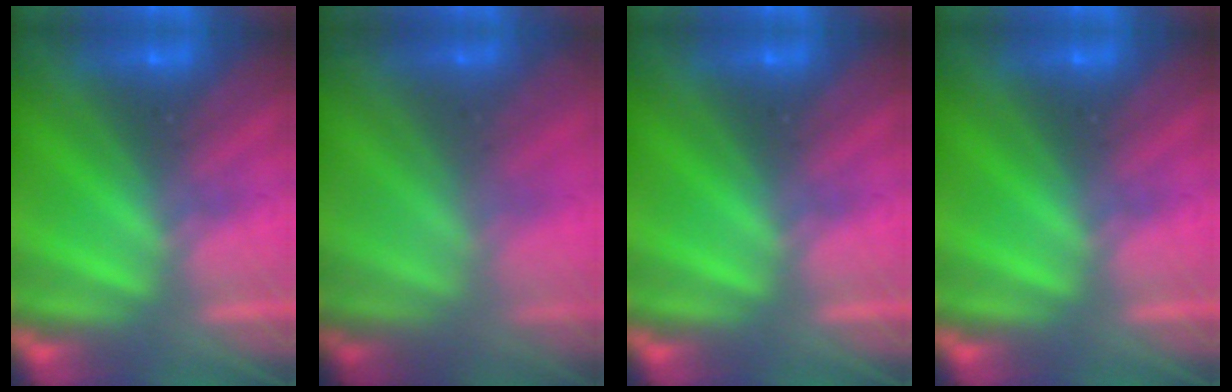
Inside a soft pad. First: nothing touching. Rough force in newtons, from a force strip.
{"total": 1.5}
{"total": 0.0}
{"total": 0.0}